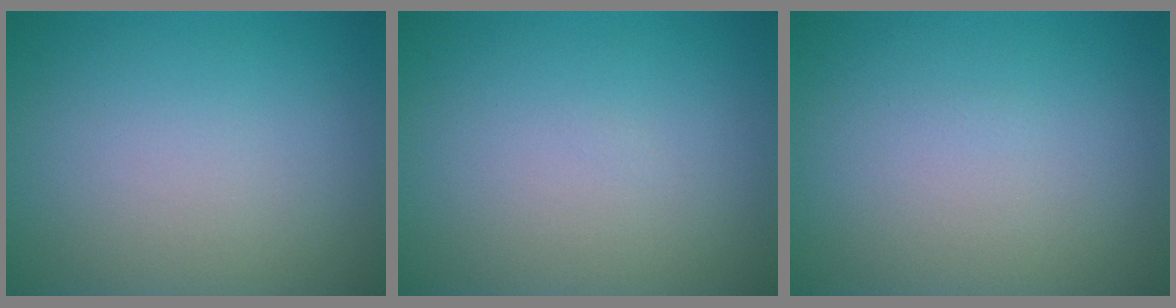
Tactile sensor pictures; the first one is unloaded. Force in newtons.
{"total": 0.0}
{"total": 0.0}